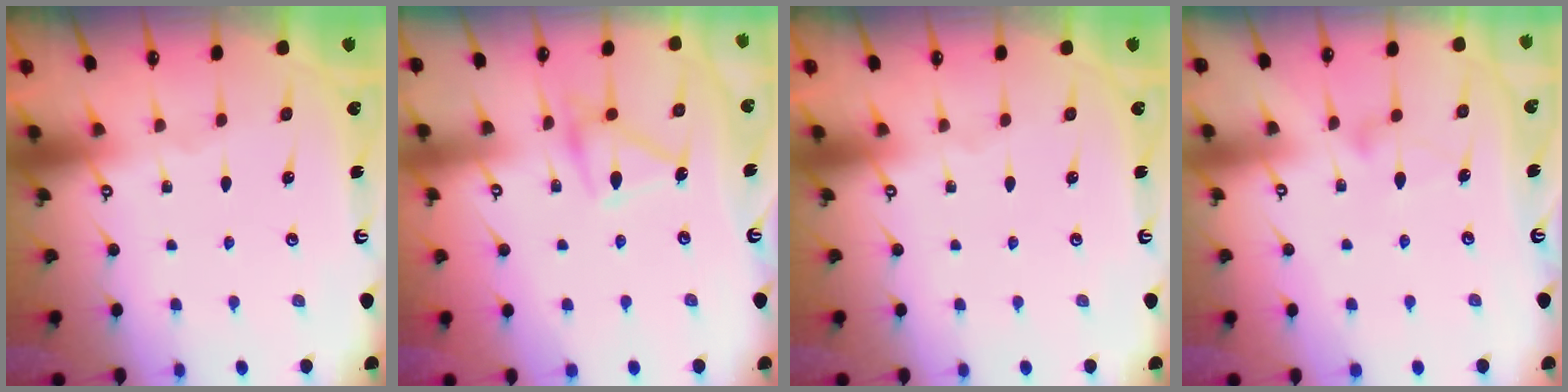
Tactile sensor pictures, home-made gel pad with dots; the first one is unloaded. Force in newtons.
{"total": 13.2, "press": 13.2, "slide": 0.2}
{"total": 0.0}
{"total": 8.4, "press": 8.4, "slide": 0.5}